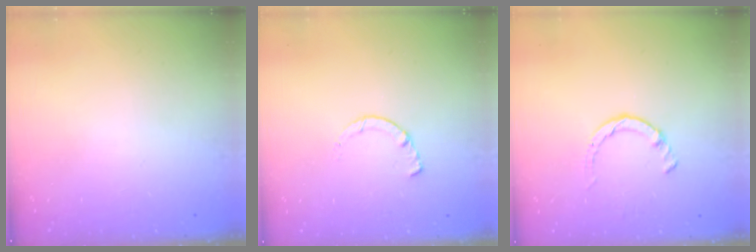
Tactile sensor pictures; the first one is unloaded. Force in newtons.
{"total": 1.8, "press": 1.7, "slide": 0.3}
{"total": 1.4, "press": 1.3, "slide": 0.3}